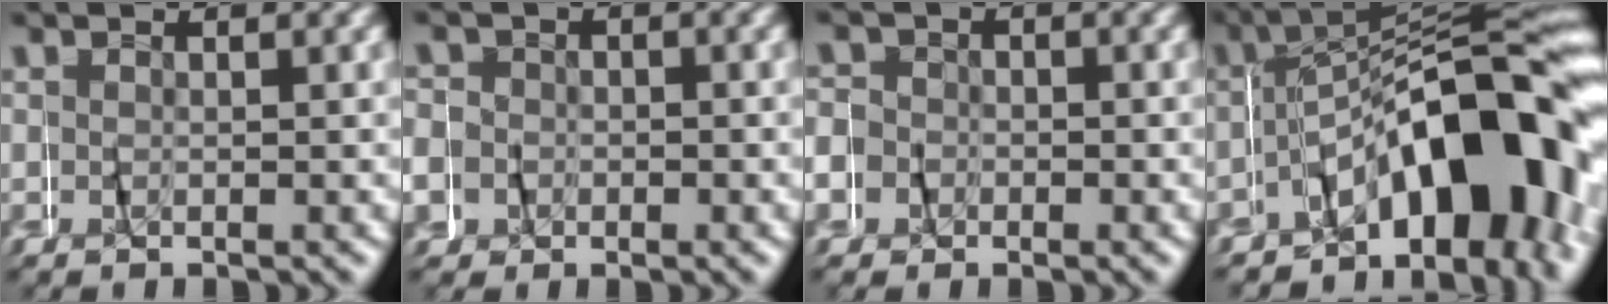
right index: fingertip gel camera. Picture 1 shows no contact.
{"total": 4.9, "force": [-0.4, 4.7, 1.2], "torque": [-0.035, -0.003, -0.013]}
{"total": 5.1, "force": [-0.8, 4.9, 0.8], "torque": [-0.021, 0.006, -0.029]}
{"total": 14.4, "force": [-4.8, 7.0, 11.7], "torque": [-0.166, -0.017, -0.062]}